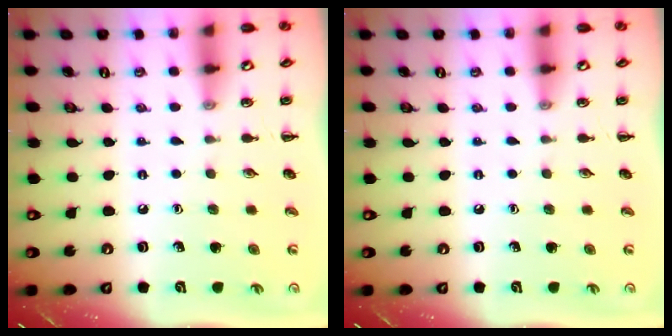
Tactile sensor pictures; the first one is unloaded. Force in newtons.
{"total": 0.0}